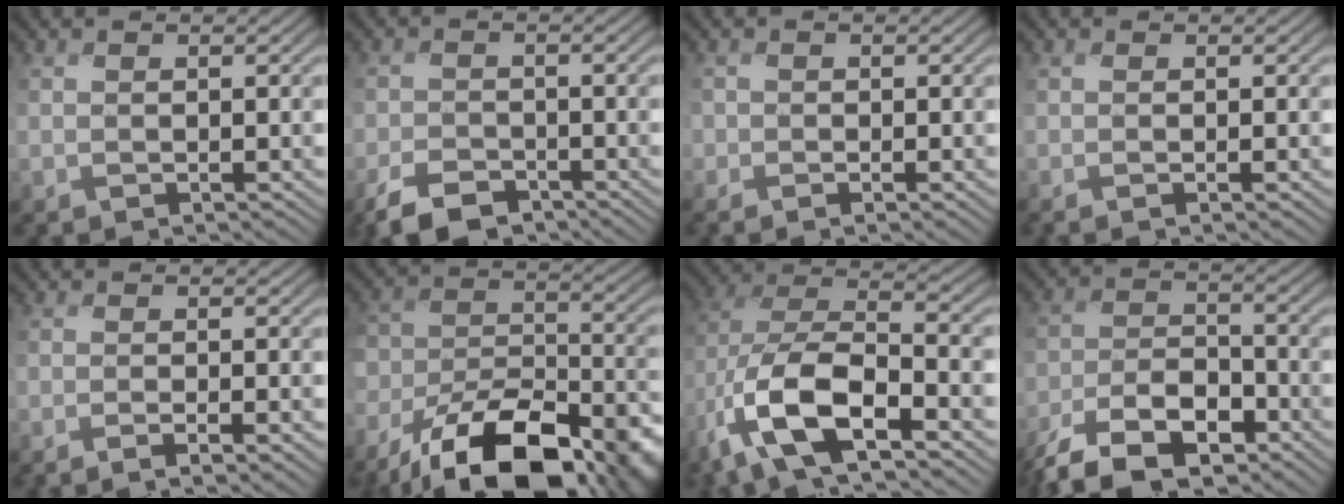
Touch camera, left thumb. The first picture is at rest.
{"total": 5.2, "force": [-3.9, 2.4, 2.5], "torque": [-0.049, -0.002, -0.081]}
{"total": 0.9, "force": [-0.3, 0.8, 0.1], "torque": [0.006, -0.002, -0.014]}
{"total": 0.5, "force": [-0.2, -0.4, 0.3], "torque": [-0.006, 0.002, -0.006]}
{"total": 2.0, "force": [-1.3, -0.2, 1.5], "torque": [-0.027, 0.004, -0.026]}
{"total": 18.4, "force": [-13.5, 7.5, 9.9], "torque": [-0.203, -0.046, -0.201]}
{"total": 15.1, "force": [-7.2, 6.2, 11.7], "torque": [-0.267, -0.017, -0.142]}
{"total": 11.2, "force": [-8.4, 4.3, 6.1], "torque": [-0.120, -0.005, -0.168]}